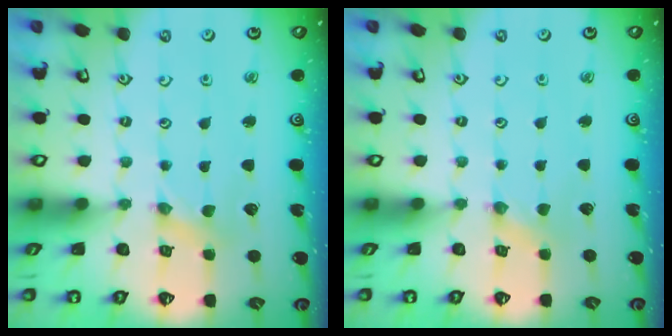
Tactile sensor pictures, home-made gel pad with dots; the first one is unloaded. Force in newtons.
{"total": 0.0}